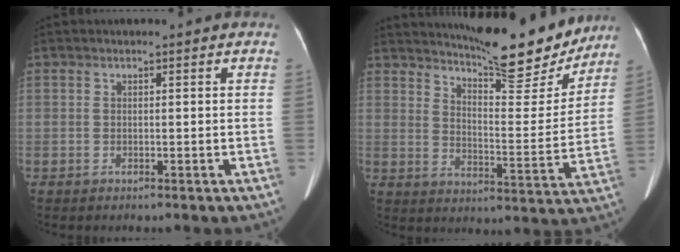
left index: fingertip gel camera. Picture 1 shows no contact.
{"total": 16.9, "force": [15.2, 2.6, 6.9], "torque": [-0.102, -0.032, 0.205]}